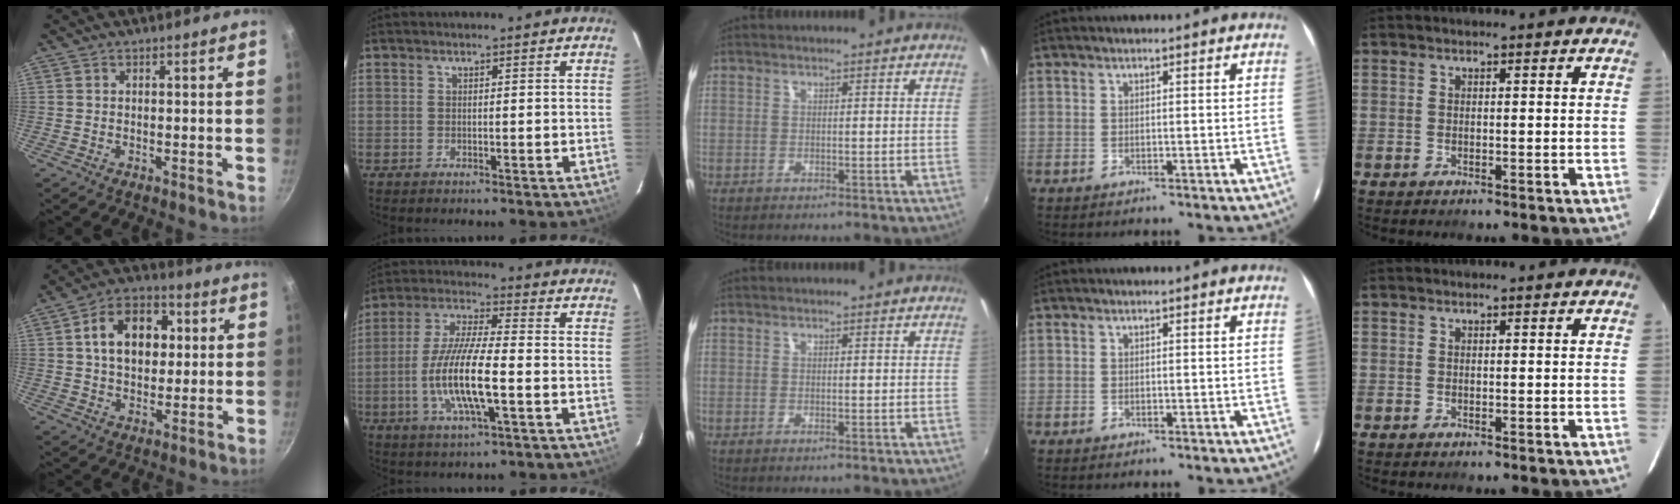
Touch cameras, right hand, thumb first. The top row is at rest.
{"thumb": {"total": 13.9, "force": [2.8, 9.7, 9.5], "torque": [-0.117, 0.015, 0.034]}, "index": {"total": 13.4, "force": [-3.5, 2.6, 12.7], "torque": [-0.259, -0.006, -0.068]}}